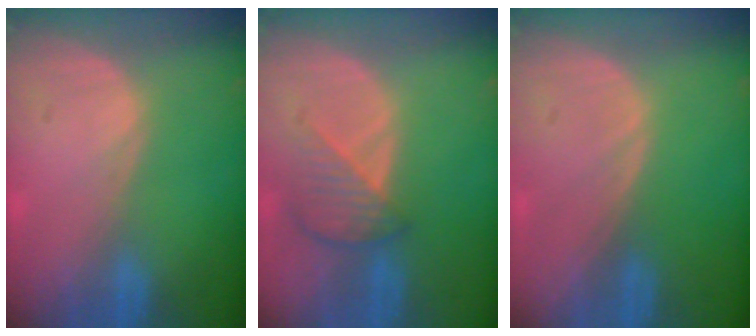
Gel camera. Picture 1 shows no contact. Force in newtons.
{"total": 4.6, "press": 4.2, "slide": 1.8}
{"total": 0.0}